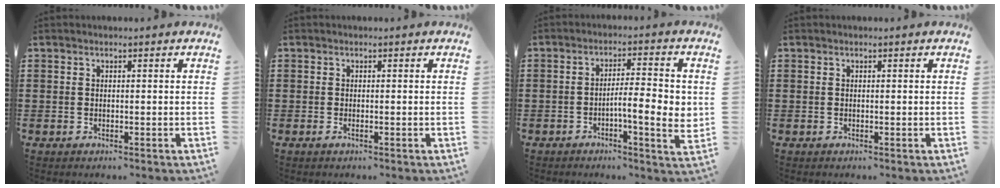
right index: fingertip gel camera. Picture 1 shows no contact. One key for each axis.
{"total": 0.5, "fx": -0.2, "fy": 0.0, "fz": 0.5, "tx": -0.009, "ty": -0.004, "tz": -0.003}
{"total": 7.8, "fx": -1.2, "fy": 1.8, "fz": 7.5, "tx": -0.110, "ty": -0.003, "tz": -0.023}
{"total": 0.0}